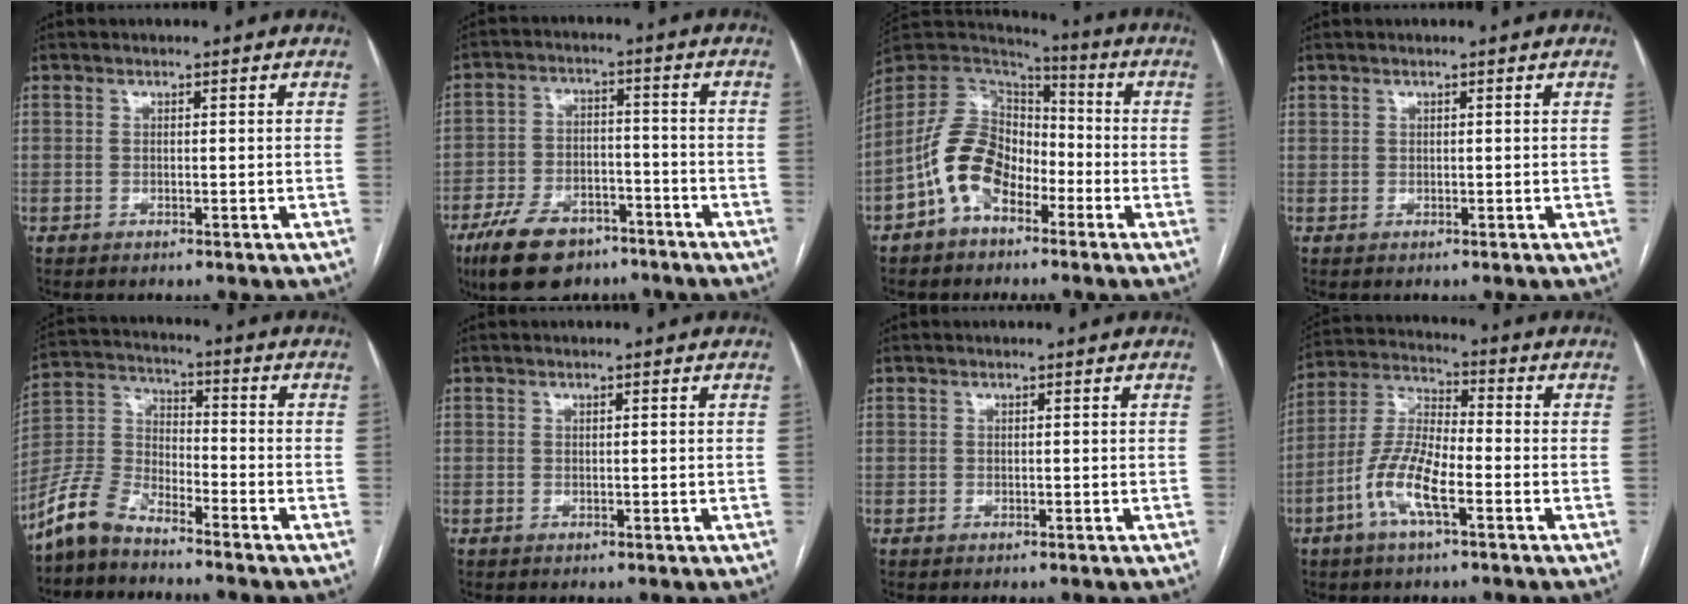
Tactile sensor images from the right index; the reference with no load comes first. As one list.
[{"total": 12.4, "force": [-8.7, 6.1, 6.4], "torque": [-0.124, -0.002, -0.146]}, {"total": 11.7, "force": [-4.7, 7.6, 7.5], "torque": [-0.164, 0.027, -0.089]}, {"total": 0.0}, {"total": 8.0, "force": [-7.1, 2.6, 2.8], "torque": [-0.078, 0.011, -0.150]}, {"total": 0.0}, {"total": 0.0}, {"total": 10.3, "force": [-4.2, 2.7, 9.0], "torque": [-0.196, 0.007, -0.083]}]